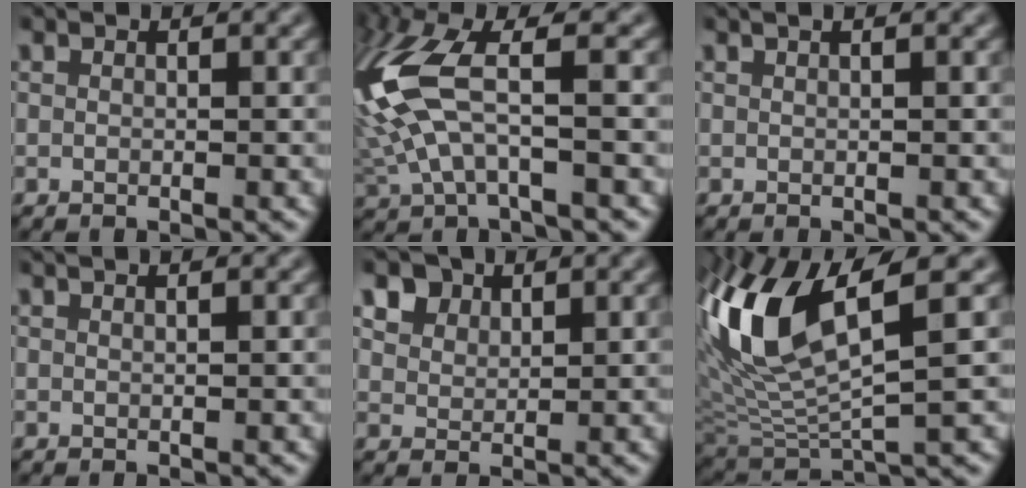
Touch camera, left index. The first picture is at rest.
{"total": 8.5, "force": [0.8, 3.1, 7.8], "torque": [-0.199, 0.015, 0.010]}
{"total": 1.7, "force": [0.9, 0.7, 1.2], "torque": [-0.006, -0.004, 0.000]}
{"total": 1.7, "force": [1.1, 0.7, 1.2], "torque": [0.000, -0.005, -0.003]}
{"total": 4.3, "force": [3.0, 2.5, 1.7], "torque": [-0.050, 0.002, 0.057]}
{"total": 10.8, "force": [4.3, 3.6, 9.2], "torque": [-0.197, 0.006, 0.084]}